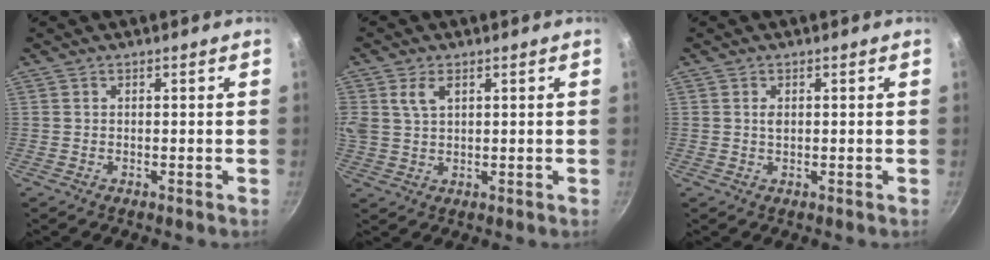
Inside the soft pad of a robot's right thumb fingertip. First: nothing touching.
{"total": 6.1, "force": [2.5, 3.9, 4.0], "torque": [-0.072, 0.004, 0.049]}
{"total": 1.4, "force": [0.3, 0.9, 1.0], "torque": [-0.017, 0.000, 0.005]}